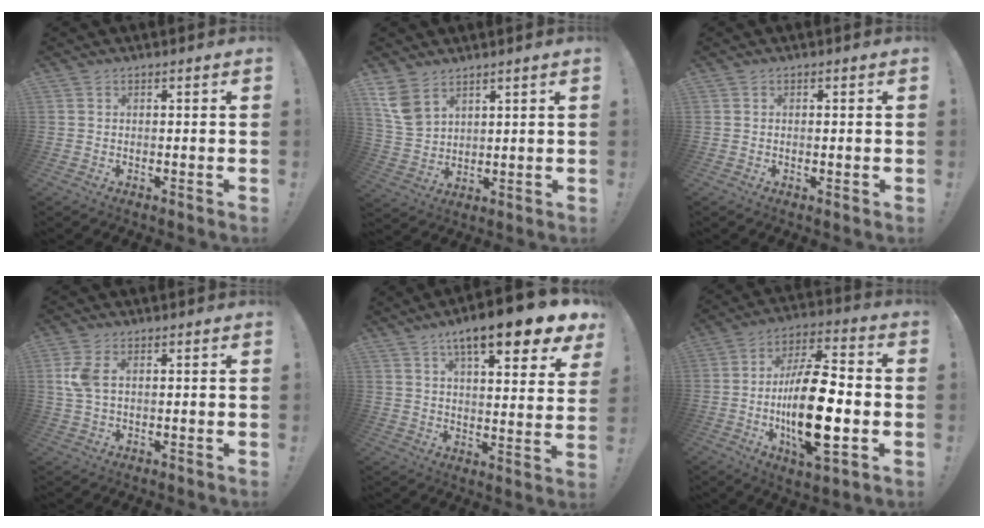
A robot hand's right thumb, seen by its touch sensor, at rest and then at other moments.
{"total": 9.1, "force": [5.7, 5.8, 4.1], "torque": [-0.082, -0.024, 0.115]}
{"total": 0.0}
{"total": 5.2, "force": [1.3, 2.8, 4.2], "torque": [-0.087, 0.000, 0.020]}
{"total": 13.8, "force": [8.8, 2.3, 10.4], "torque": [-0.156, -0.058, 0.133]}
{"total": 21.4, "force": [-3.5, 8.1, 19.4], "torque": [-0.356, 0.002, -0.057]}